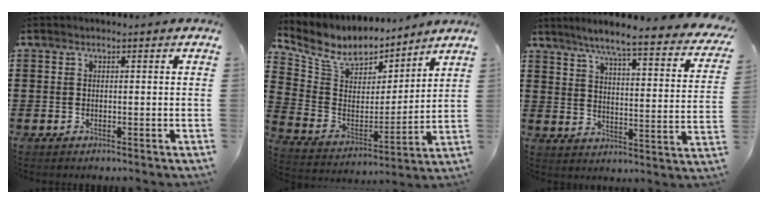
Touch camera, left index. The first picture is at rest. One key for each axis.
{"total": 7.9, "fx": 6.2, "fy": 4.3, "fz": 2.2, "tx": -0.086, "ty": -0.036, "tz": 0.112}
{"total": 5.6, "fx": 4.8, "fy": -0.6, "fz": 3.0, "tx": -0.073, "ty": -0.043, "tz": 0.068}